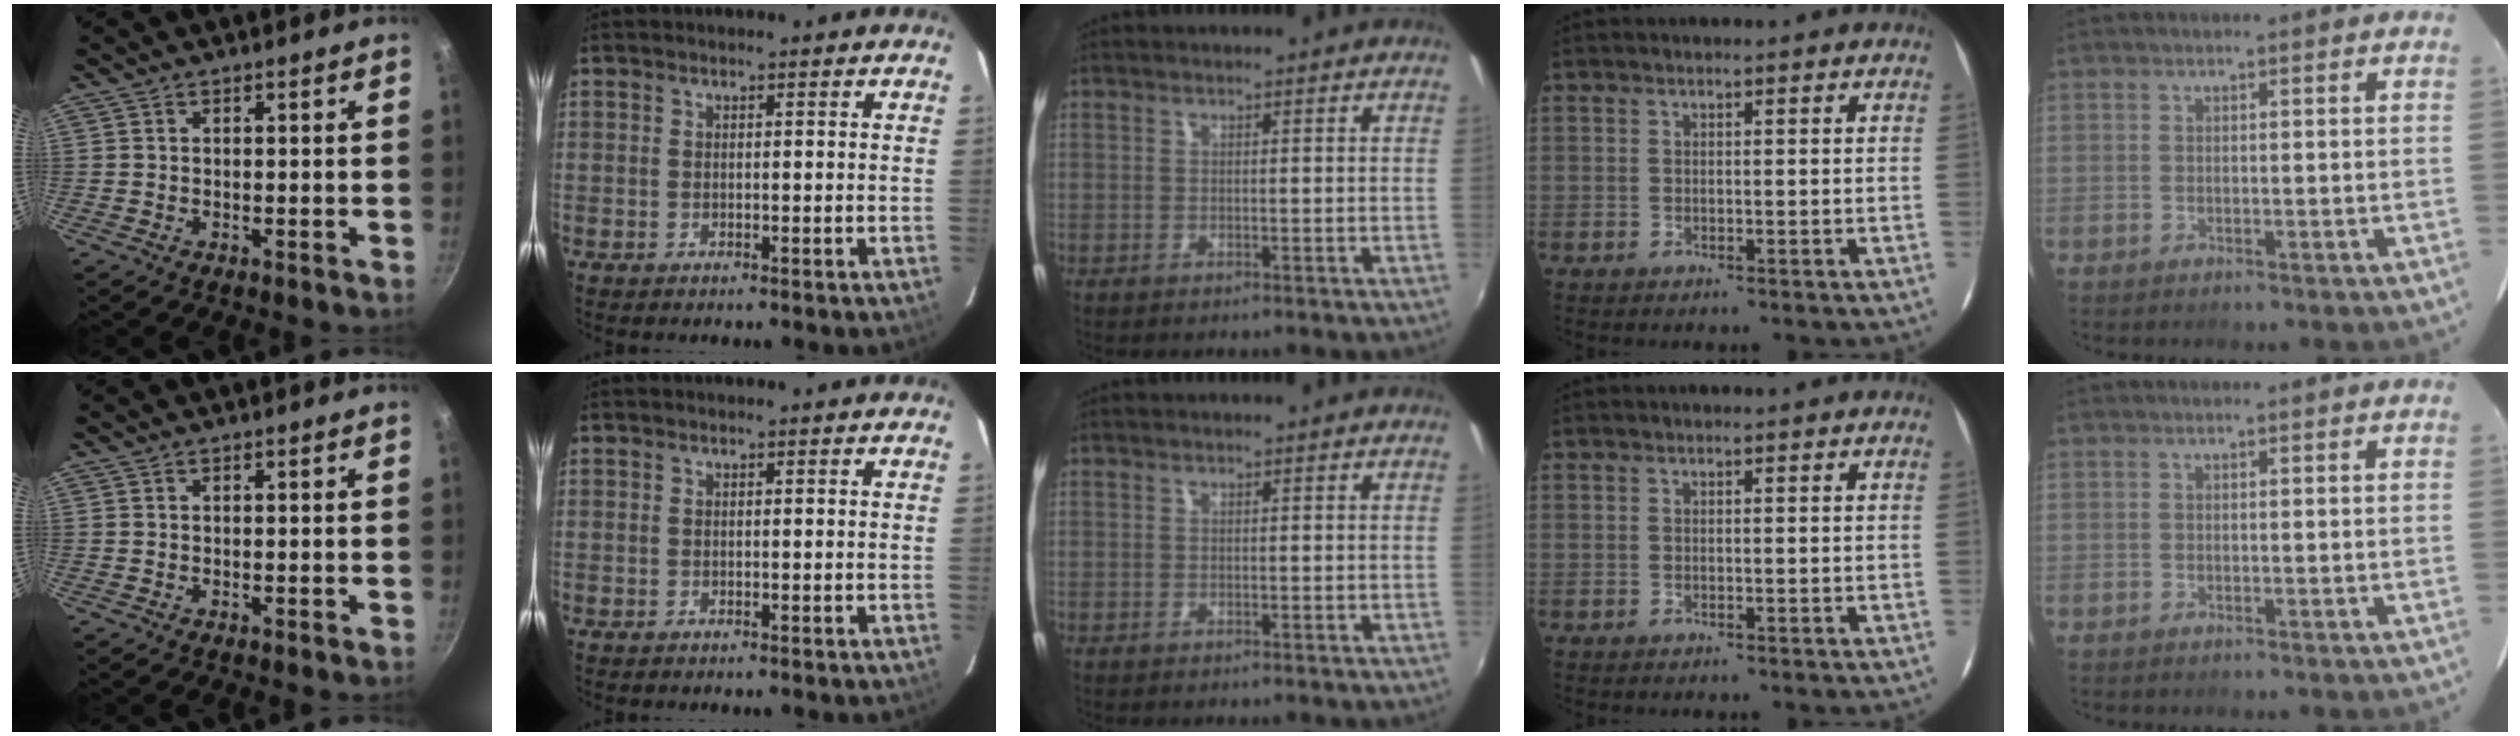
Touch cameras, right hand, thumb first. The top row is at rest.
{}